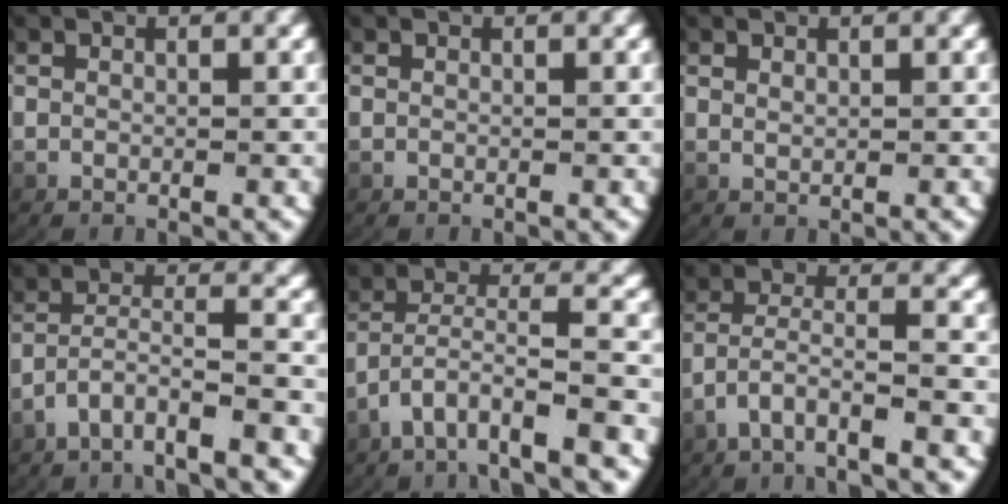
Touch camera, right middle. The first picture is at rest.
{"total": 0.0}
{"total": 0.7, "force": [0.5, -0.4, 0.1], "torque": [-0.007, -0.006, 0.020]}
{"total": 4.7, "force": [-3.7, 1.3, 2.5], "torque": [-0.064, -0.015, -0.054]}
{"total": 4.2, "force": [-2.3, 1.2, 3.3], "torque": [-0.077, -0.016, -0.028]}
{"total": 3.9, "force": [-2.6, 1.0, 2.8], "torque": [-0.069, -0.019, -0.034]}